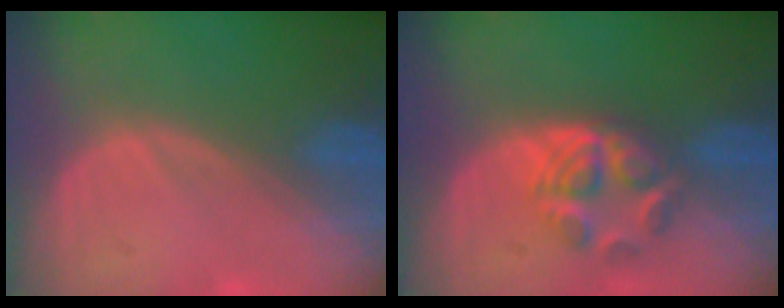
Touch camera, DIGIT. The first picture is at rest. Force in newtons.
{"total": 6.0, "press": 5.0, "slide": 3.3}